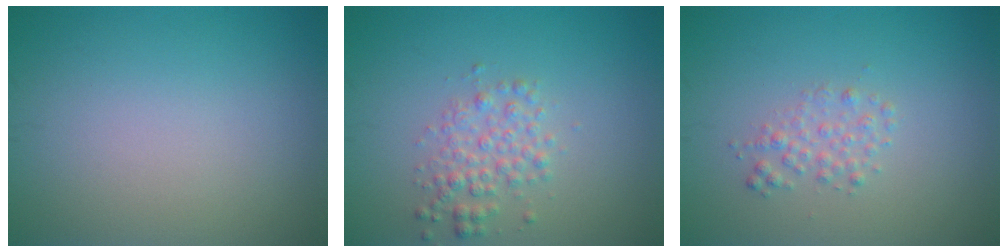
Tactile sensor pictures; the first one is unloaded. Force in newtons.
{"total": 2.5, "press": 2.5, "slide": 0.0}
{"total": 1.5, "press": 1.5, "slide": 0.0}